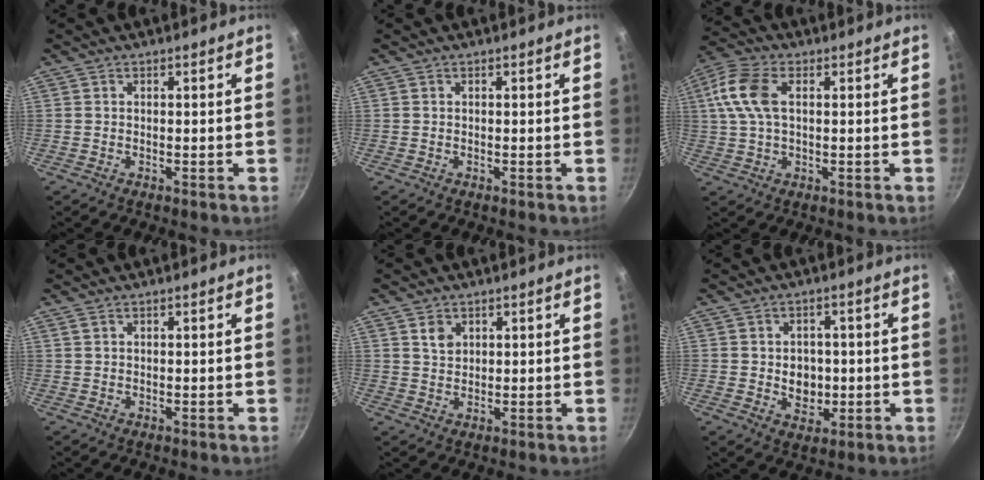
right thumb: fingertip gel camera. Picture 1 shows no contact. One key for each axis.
{"total": 0.0}
{"total": 9.9, "fx": 2.0, "fy": 5.7, "fz": 7.8, "tx": -0.162, "ty": 0.016, "tz": 0.029}
{"total": 0.8, "fx": 0.6, "fy": 0.3, "fz": 0.5, "tx": -0.011, "ty": 0.002, "tz": 0.012}
{"total": 3.0, "fx": 1.4, "fy": 2.2, "fz": 1.5, "tx": -0.017, "ty": -0.002, "tz": 0.029}
{"total": 6.1, "fx": -0.4, "fy": 4.9, "fz": 3.5, "tx": -0.025, "ty": 0.000, "tz": -0.001}